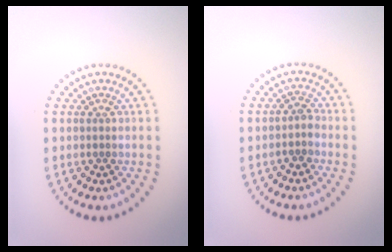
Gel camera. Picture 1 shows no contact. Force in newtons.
{"total": 1.5, "press": 1.2, "slide": 0.8}